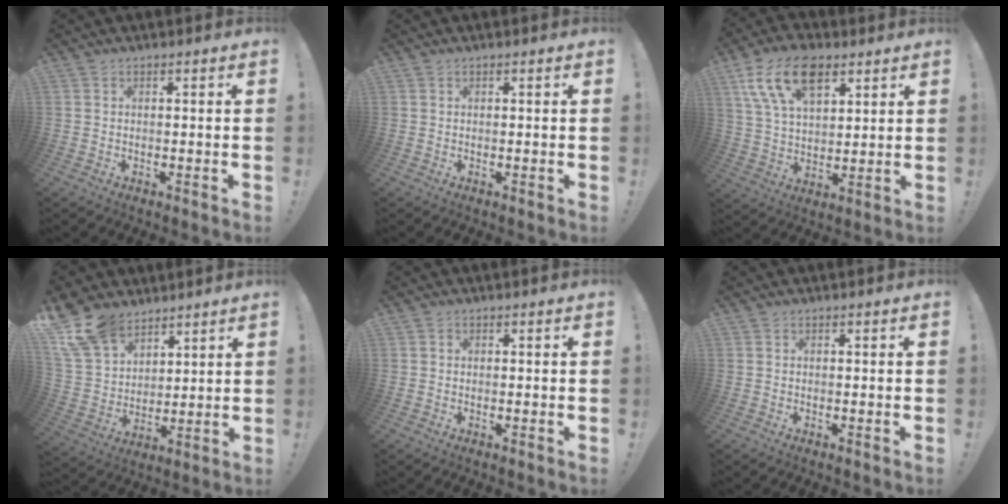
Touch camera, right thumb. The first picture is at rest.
{"total": 0.0}
{"total": 16.5, "force": [8.7, 9.1, 10.7], "torque": [-0.198, -0.027, 0.159]}
{"total": 16.3, "force": [11.3, 9.8, 6.5], "torque": [-0.128, -0.070, 0.220]}
{"total": 0.6, "force": [0.2, 0.5, 0.0], "torque": [0.006, 0.001, 0.003]}
{"total": 0.0}